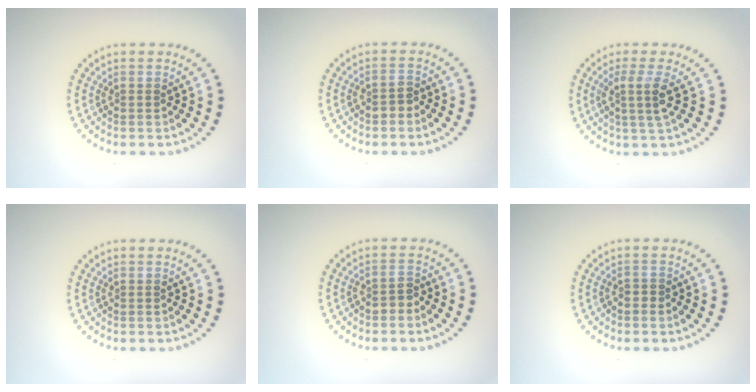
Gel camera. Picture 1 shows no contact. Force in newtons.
{"total": 1.4, "press": 1.3, "slide": 0.6}
{"total": 2.7, "press": 2.0, "slide": 1.9}
{"total": 0.0}
{"total": 1.4, "press": 1.2, "slide": 0.7}
{"total": 0.5, "press": 0.3, "slide": 0.4}